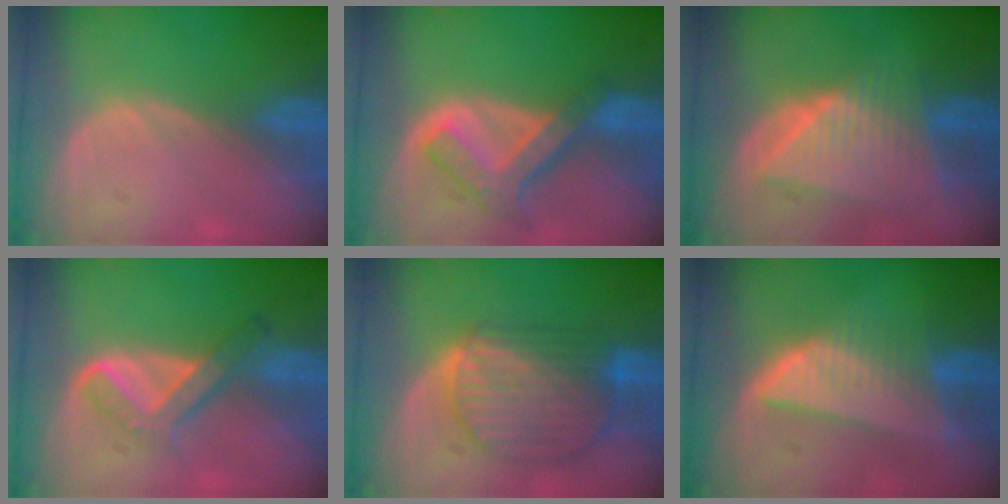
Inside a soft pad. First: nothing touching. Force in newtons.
{"total": 7.6, "press": 6.4, "slide": 4.0}
{"total": 9.1, "press": 8.0, "slide": 4.4}
{"total": 5.4, "press": 5.1, "slide": 1.6}
{"total": 10.2, "press": 8.7, "slide": 5.3}
{"total": 8.2, "press": 7.2, "slide": 3.8}